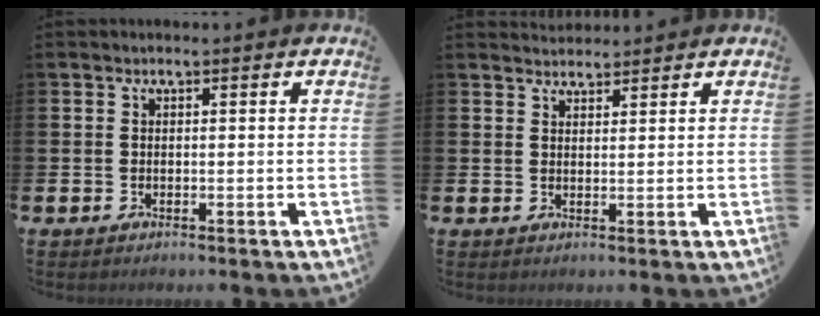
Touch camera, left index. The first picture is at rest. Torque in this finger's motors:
{"motor_torque": [0.53, -0.85, 0.10, 0.00]}